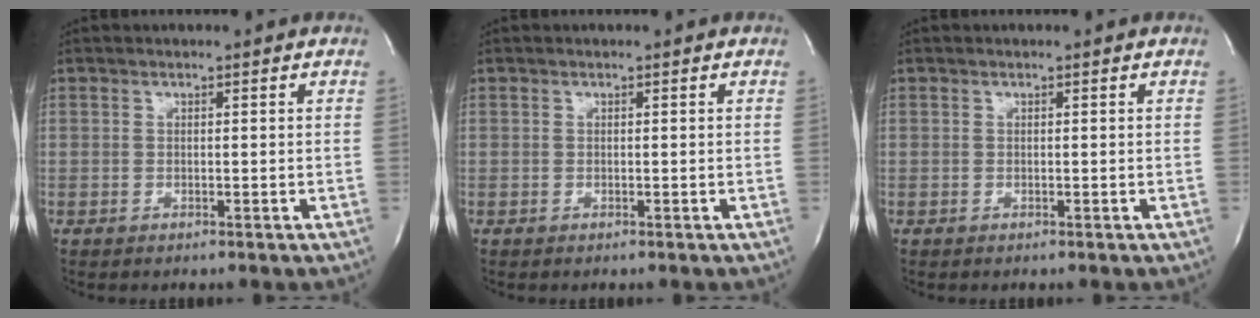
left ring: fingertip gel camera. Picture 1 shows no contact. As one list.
[{"total": 0.0}, {"total": 0.0}]